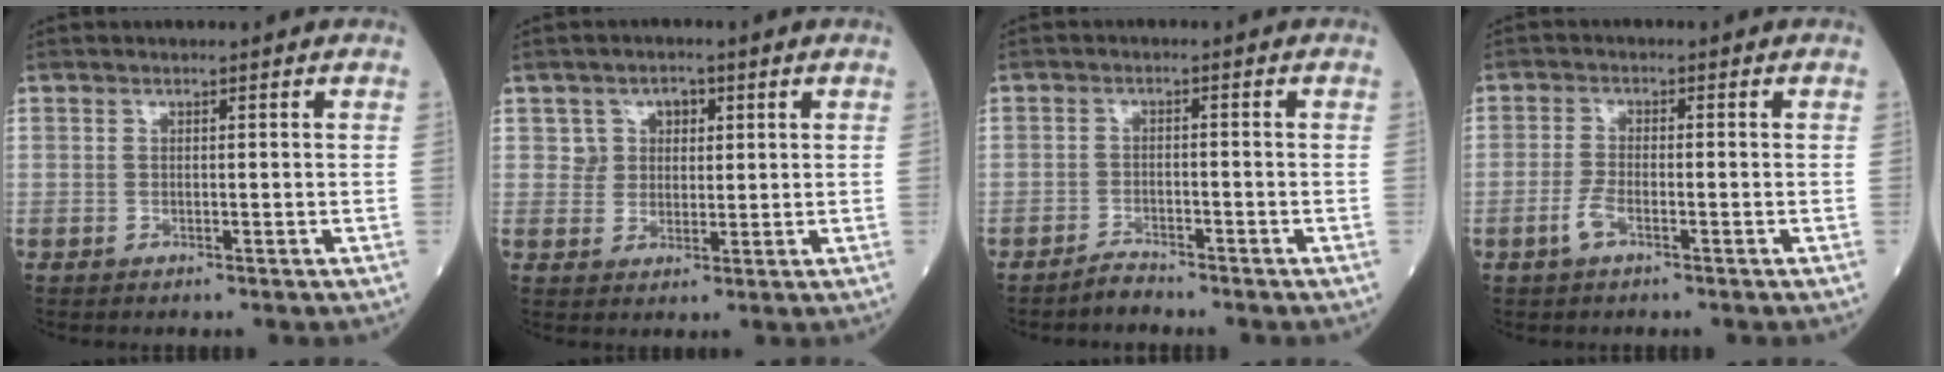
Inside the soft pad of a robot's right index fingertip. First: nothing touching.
{"total": 3.9, "force": [1.5, 3.5, 1.1], "torque": [-0.009, 0.008, 0.025]}
{"total": 2.1, "force": [-2.1, 0.2, 0.2], "torque": [-0.002, -0.004, -0.038]}
{"total": 2.7, "force": [-1.5, 0.7, 2.2], "torque": [-0.053, -0.001, -0.033]}